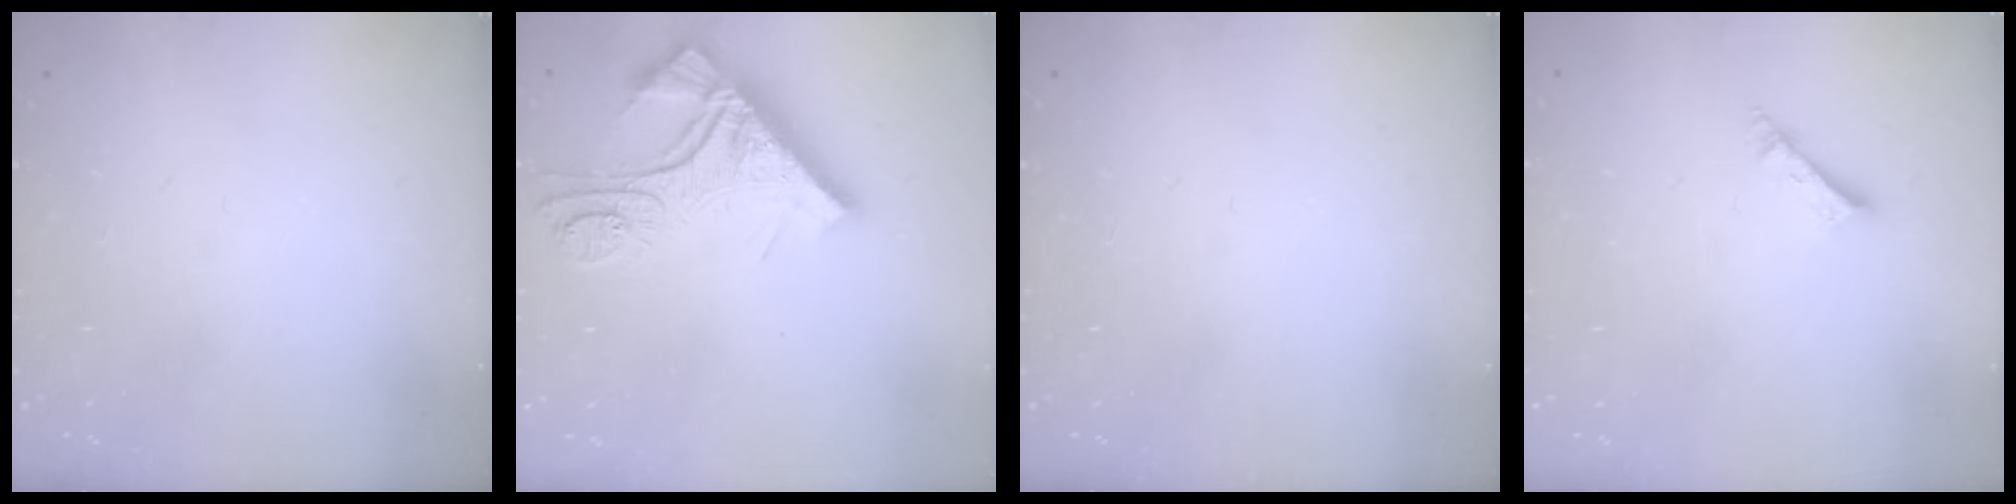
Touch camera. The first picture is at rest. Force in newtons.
{"total": 14.4, "press": 14.3, "slide": 1.5}
{"total": 0.0}
{"total": 3.8, "press": 3.8, "slide": 0.2}